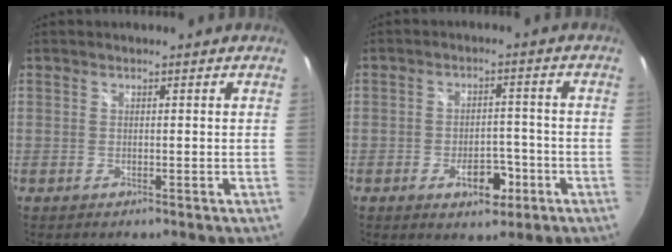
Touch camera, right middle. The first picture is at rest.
{"total": 6.4, "force": [-3.1, 3.5, 4.4], "torque": [-0.073, 0.003, -0.039]}